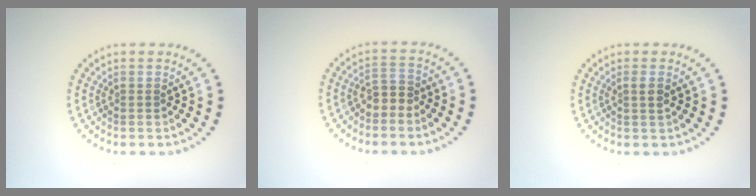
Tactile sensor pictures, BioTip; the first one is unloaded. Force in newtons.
{"total": 1.6, "press": 1.4, "slide": 0.9}
{"total": 1.1, "press": 0.9, "slide": 0.6}